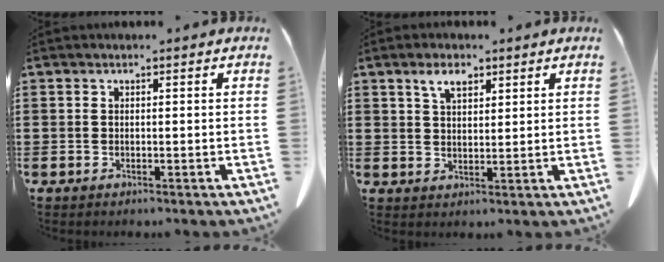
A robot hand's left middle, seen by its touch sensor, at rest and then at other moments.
{"total": 3.8, "force": [2.5, 1.7, 2.3], "torque": [-0.045, 0.001, 0.045]}